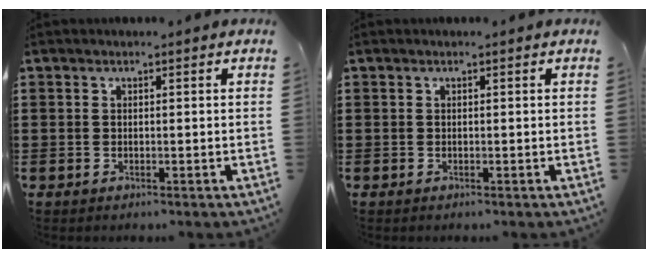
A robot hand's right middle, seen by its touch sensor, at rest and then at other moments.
{"total": 0.0}